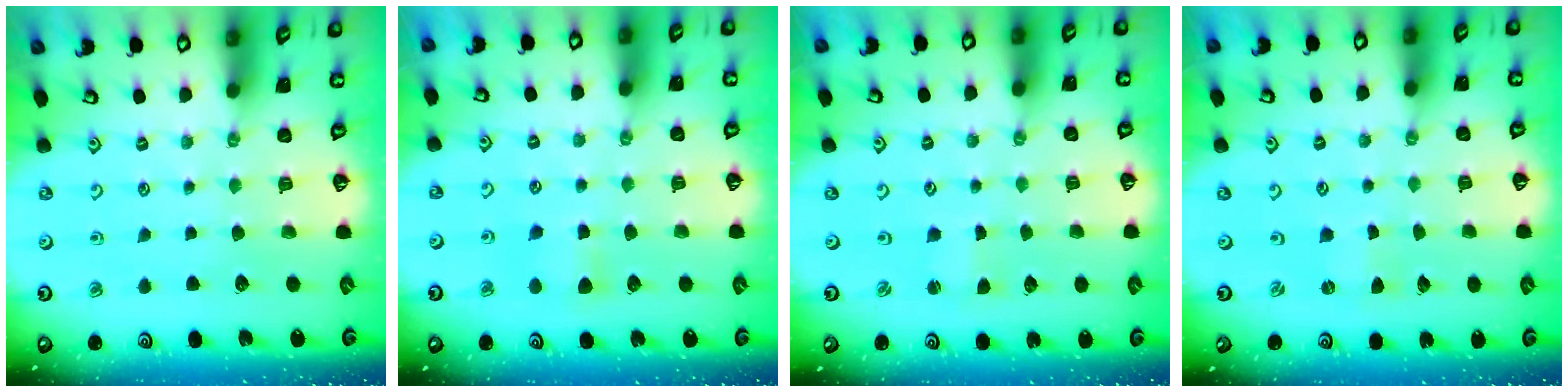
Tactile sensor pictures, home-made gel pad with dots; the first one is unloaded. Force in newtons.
{"total": 5.3, "press": 5.2, "slide": 0.8}
{"total": 1.4, "press": 1.4, "slide": 0.2}
{"total": 0.0}